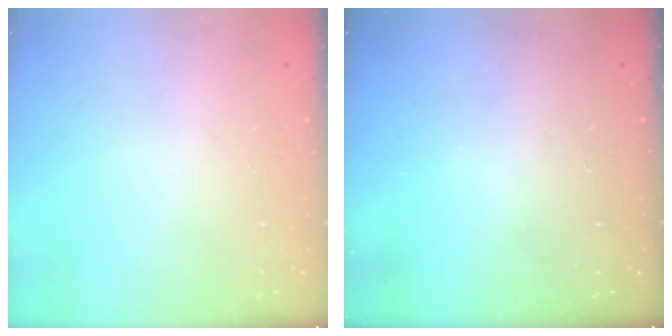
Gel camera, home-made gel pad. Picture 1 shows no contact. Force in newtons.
{"total": 1.9, "press": 1.9, "slide": 0.2}